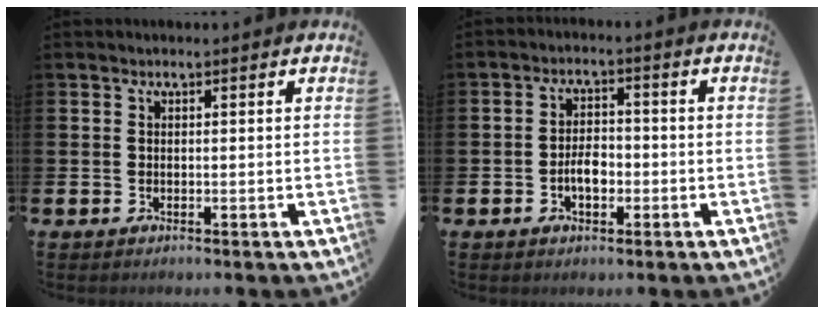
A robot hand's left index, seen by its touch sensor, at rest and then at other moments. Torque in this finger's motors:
{"motor_torque": [0.61, 0.03, 0.13, 0.09]}